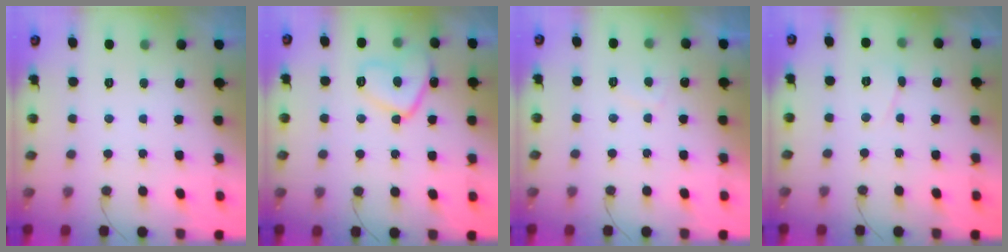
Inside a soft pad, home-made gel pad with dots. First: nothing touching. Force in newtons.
{"total": 12.0, "press": 12.0, "slide": 1.3}
{"total": 2.5, "press": 2.3, "slide": 0.9}
{"total": 3.3, "press": 3.3, "slide": 0.4}